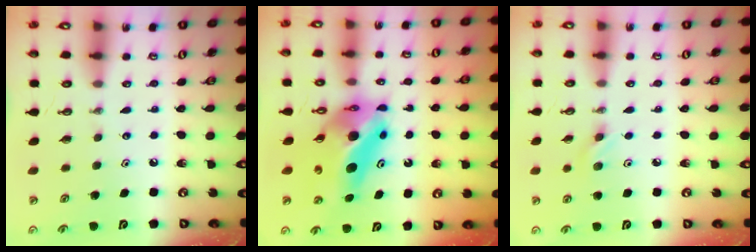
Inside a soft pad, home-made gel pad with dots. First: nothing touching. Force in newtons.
{"total": 14.3, "press": 13.6, "slide": 4.4}
{"total": 5.7, "press": 5.5, "slide": 1.6}